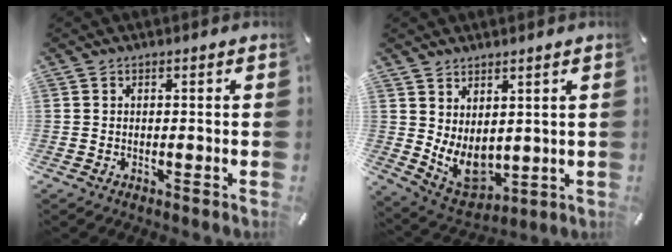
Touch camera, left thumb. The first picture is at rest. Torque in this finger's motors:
{"motor_torque": [1.34, 1.97, 0.21, -0.08, 0.27]}